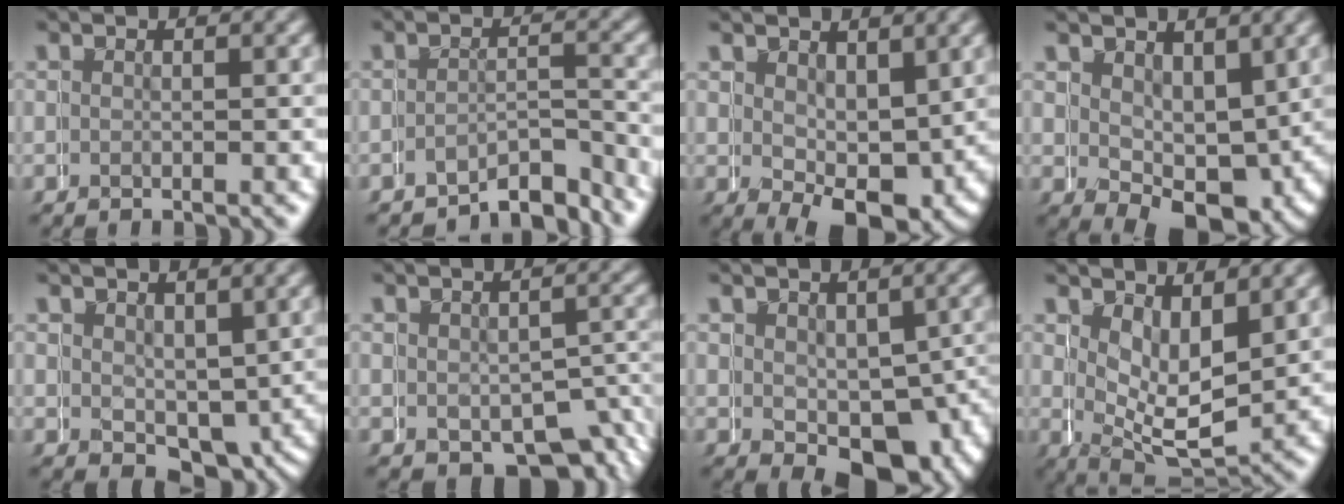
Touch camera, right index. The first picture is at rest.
{"total": 4.4, "force": [-4.3, 0.7, 0.1], "torque": [0.009, -0.012, -0.066]}
{"total": 4.2, "force": [0.6, 2.4, 3.4], "torque": [-0.055, -0.023, 0.019]}
{"total": 4.3, "force": [1.3, 3.0, 2.8], "torque": [-0.046, -0.025, 0.033]}
{"total": 3.1, "force": [0.7, 2.4, 1.8], "torque": [-0.016, -0.016, 0.018]}
{"total": 3.8, "force": [-1.2, 2.7, 2.3], "torque": [-0.016, 0.001, -0.024]}
{"total": 6.8, "force": [-1.9, 4.3, 4.9], "torque": [-0.054, -0.023, -0.015]}
{"total": 5.8, "force": [2.3, 3.5, 4.0], "torque": [-0.061, -0.021, 0.042]}